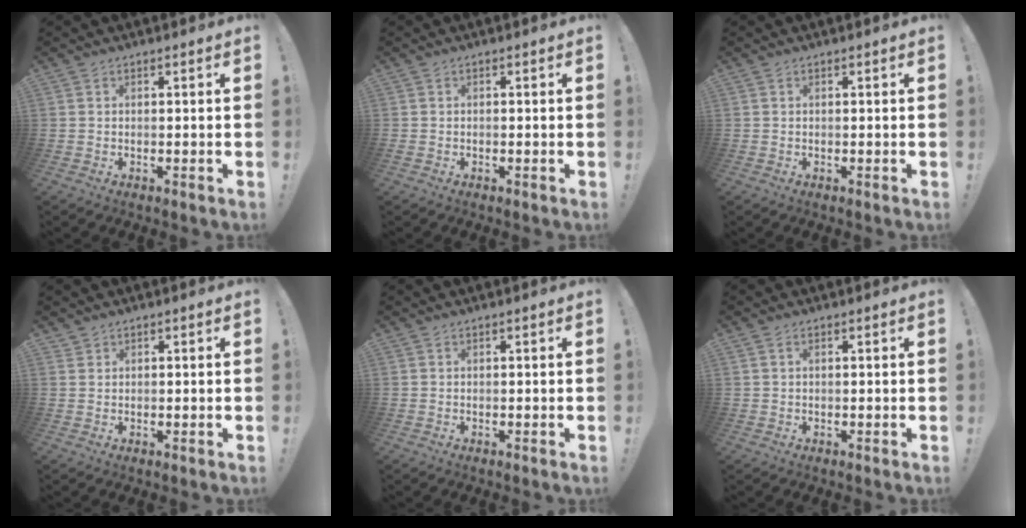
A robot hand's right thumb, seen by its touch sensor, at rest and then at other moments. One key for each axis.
{"total": 0.0}
{"total": 0.0}
{"total": 1.1, "fx": 1.0, "fy": 0.5, "fz": -0.1, "tx": 0.001, "ty": 0.000, "tz": 0.019}
{"total": 0.0}
{"total": 0.8, "fx": 0.3, "fy": 0.5, "fz": 0.5, "tx": -0.010, "ty": 0.001, "tz": 0.005}